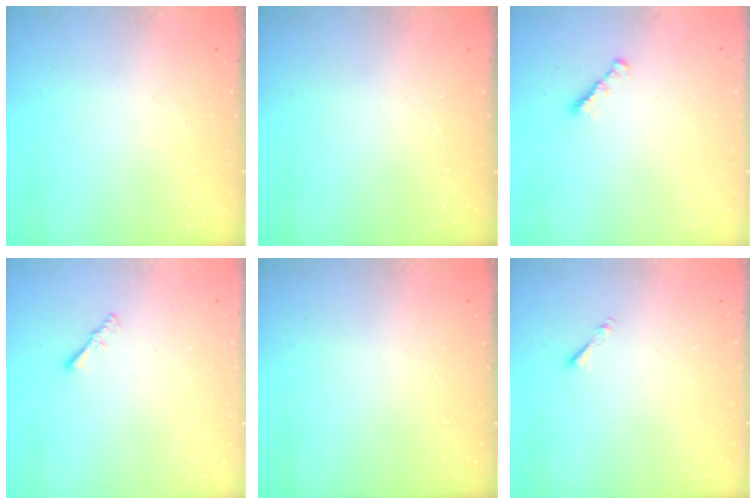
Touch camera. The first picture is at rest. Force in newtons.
{"total": 0.0}
{"total": 1.6, "press": 1.5, "slide": 0.5}
{"total": 1.6, "press": 1.5, "slide": 0.5}
{"total": 0.0}
{"total": 0.8, "press": 0.7, "slide": 0.3}